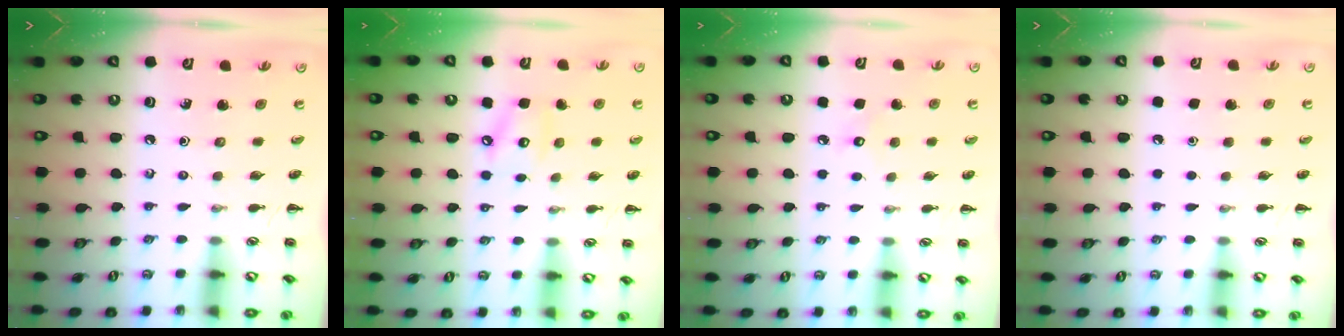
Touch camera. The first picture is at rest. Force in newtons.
{"total": 6.7, "press": 6.6, "slide": 0.9}
{"total": 5.0, "press": 4.8, "slide": 1.2}
{"total": 1.6, "press": 1.6, "slide": 0.1}